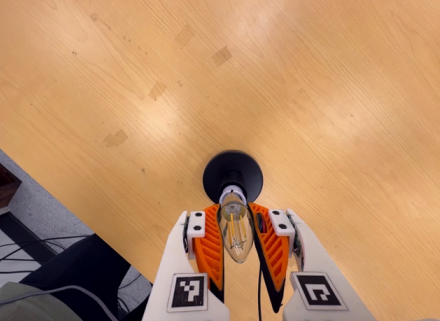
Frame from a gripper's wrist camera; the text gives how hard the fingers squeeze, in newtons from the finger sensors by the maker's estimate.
{"total": 20.7, "left": 19.7, "right": 21.8}